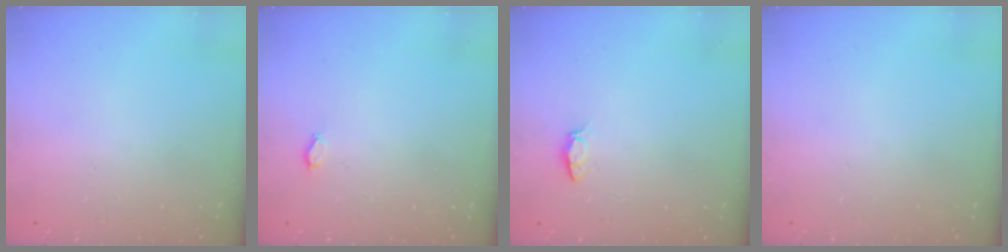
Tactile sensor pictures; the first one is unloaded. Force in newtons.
{"total": 2.3, "press": 2.0, "slide": 1.2}
{"total": 4.0, "press": 4.0, "slide": 0.4}
{"total": 0.0}